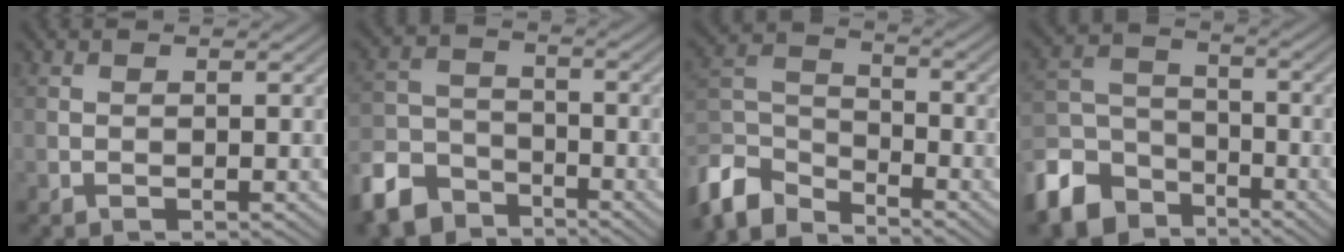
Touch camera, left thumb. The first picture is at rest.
{"total": 8.6, "force": [-6.3, 4.8, 3.3], "torque": [-0.083, -0.013, -0.139]}
{"total": 8.4, "force": [-6.8, 3.5, 3.5], "torque": [-0.083, -0.007, -0.156]}
{"total": 10.3, "force": [-6.9, 6.4, 4.2], "torque": [-0.112, -0.017, -0.148]}